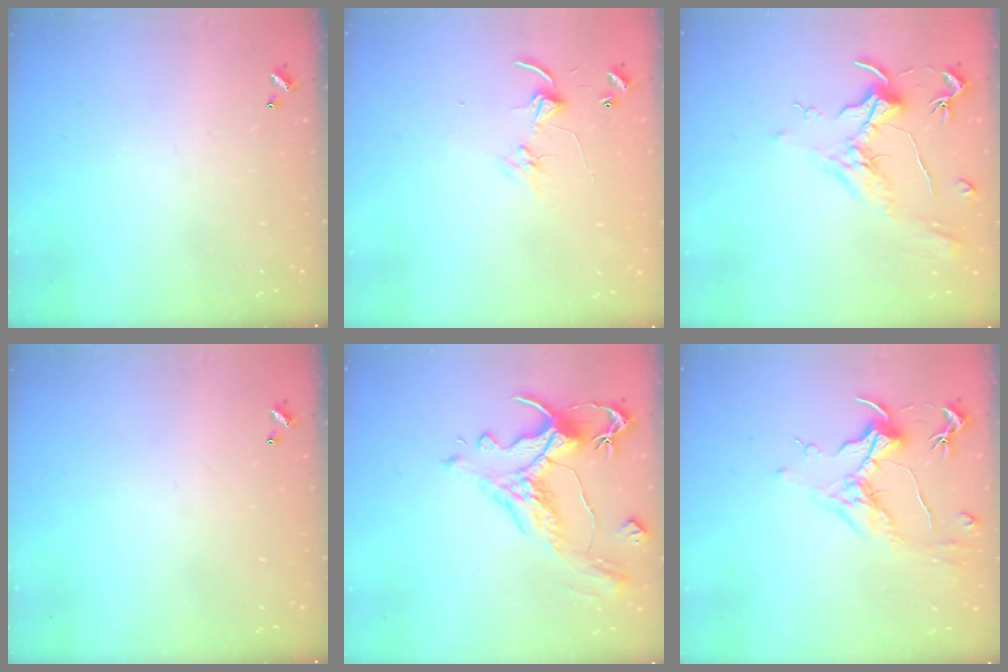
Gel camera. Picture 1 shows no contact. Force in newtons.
{"total": 4.4, "press": 4.4, "slide": 0.5}
{"total": 2.0, "press": 1.8, "slide": 0.8}
{"total": 0.0}
{"total": 1.7, "press": 0.9, "slide": 1.5}
{"total": 1.6, "press": 1.3, "slide": 0.9}